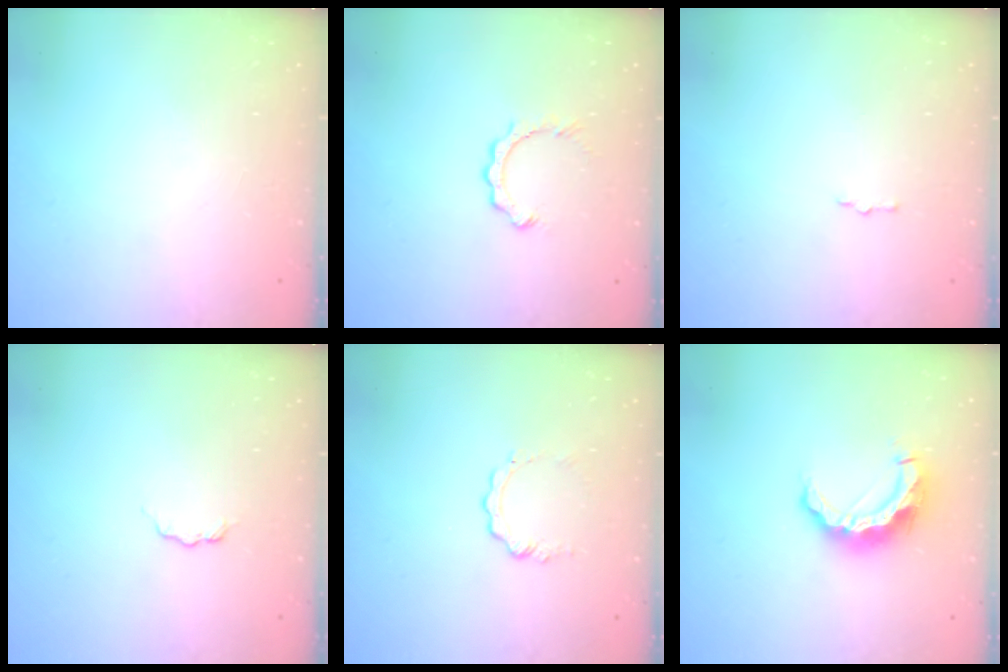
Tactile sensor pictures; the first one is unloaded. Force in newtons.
{"total": 2.8, "press": 2.8, "slide": 0.2}
{"total": 1.5, "press": 1.5, "slide": 0.2}
{"total": 3.7, "press": 3.6, "slide": 0.4}
{"total": 3.7, "press": 3.7, "slide": 0.4}
{"total": 11.0, "press": 10.9, "slide": 0.9}